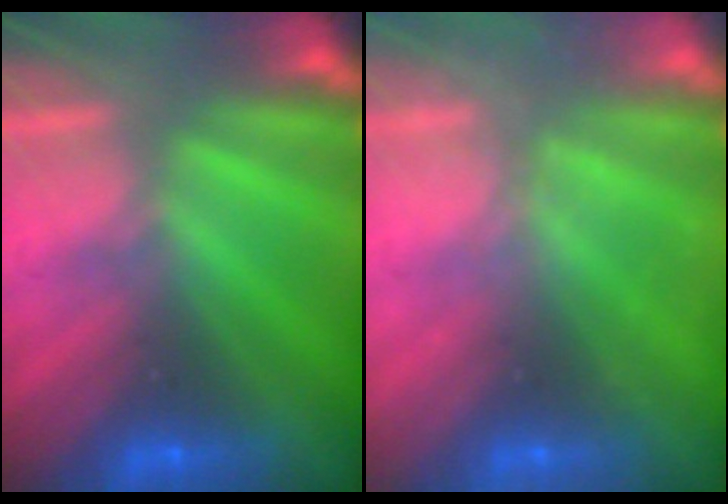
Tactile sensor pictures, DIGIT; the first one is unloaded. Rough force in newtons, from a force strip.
{"total": 2.2}